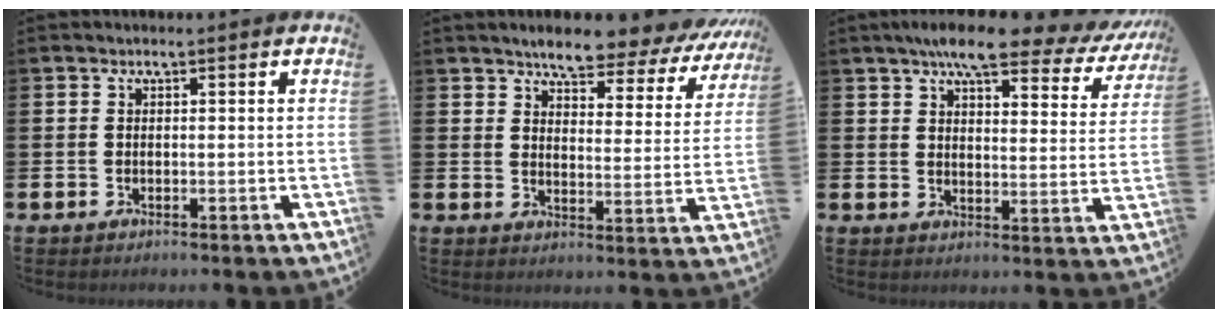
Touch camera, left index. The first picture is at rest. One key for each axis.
{"total": 6.2, "fx": 5.9, "fy": 1.2, "fz": 1.6, "tx": -0.045, "ty": -0.046, "tz": 0.098}
{"total": 8.3, "fx": 7.1, "fy": 1.7, "fz": 3.8, "tx": -0.077, "ty": -0.038, "tz": 0.122}